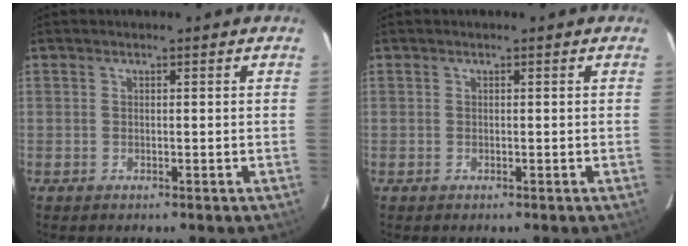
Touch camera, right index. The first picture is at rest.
{"total": 0.0}